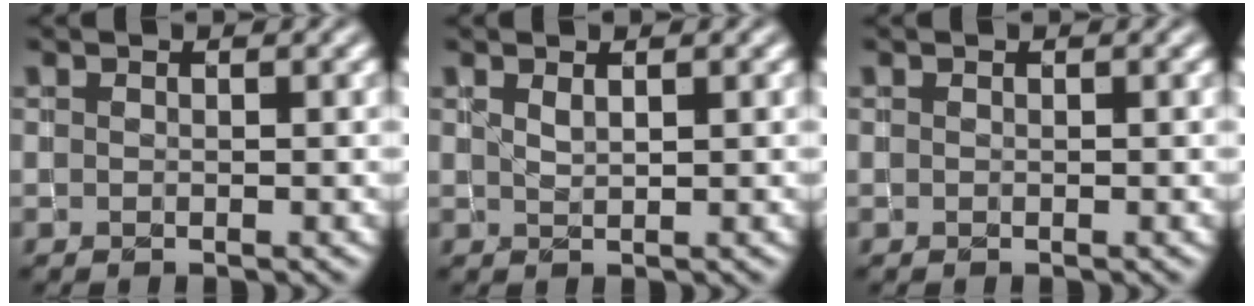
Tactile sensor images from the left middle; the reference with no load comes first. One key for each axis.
{"total": 0.8, "fx": 0.6, "fy": 0.1, "fz": 0.6, "tx": -0.008, "ty": -0.001, "tz": 0.010}
{"total": 0.0}